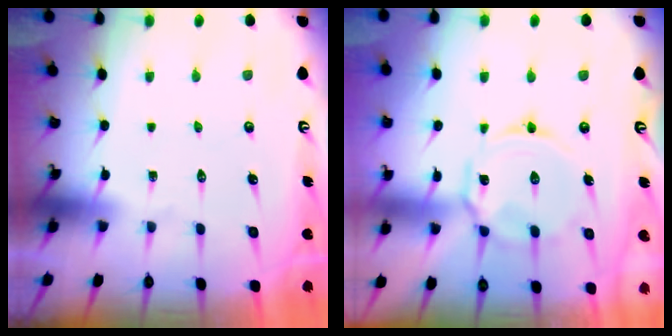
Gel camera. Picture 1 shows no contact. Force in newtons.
{"total": 8.5, "press": 8.5, "slide": 0.7}